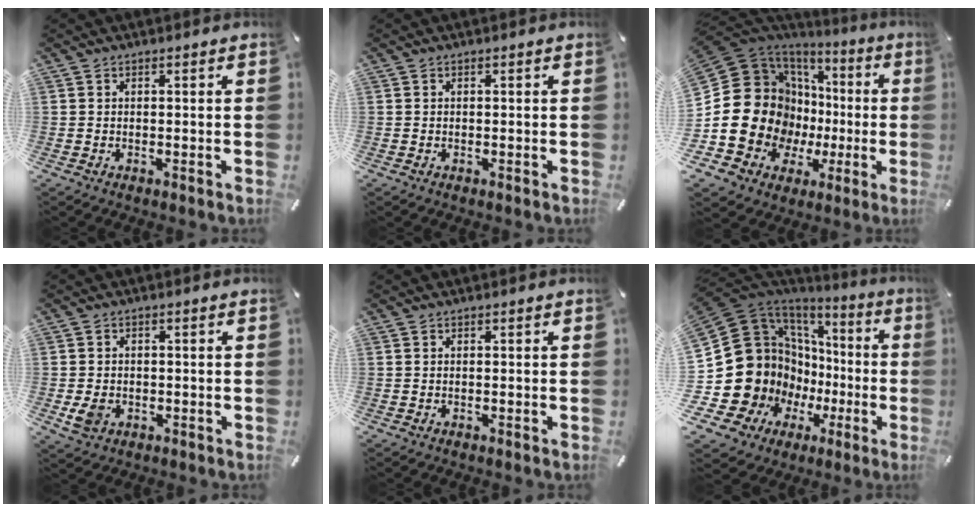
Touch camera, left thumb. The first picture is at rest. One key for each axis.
{"total": 0.0}
{"total": 20.5, "fx": 0.0, "fy": 17.5, "fz": 10.7, "tx": -0.221, "ty": -0.039, "tz": 0.026}
{"total": 3.9, "fx": -0.8, "fy": 3.1, "fz": 2.2, "tx": -0.058, "ty": -0.002, "tz": -0.016}
{"total": 0.0}
{"total": 22.2, "fx": 0.0, "fy": 17.9, "fz": 13.2, "tx": -0.251, "ty": -0.063, "tz": 0.056}